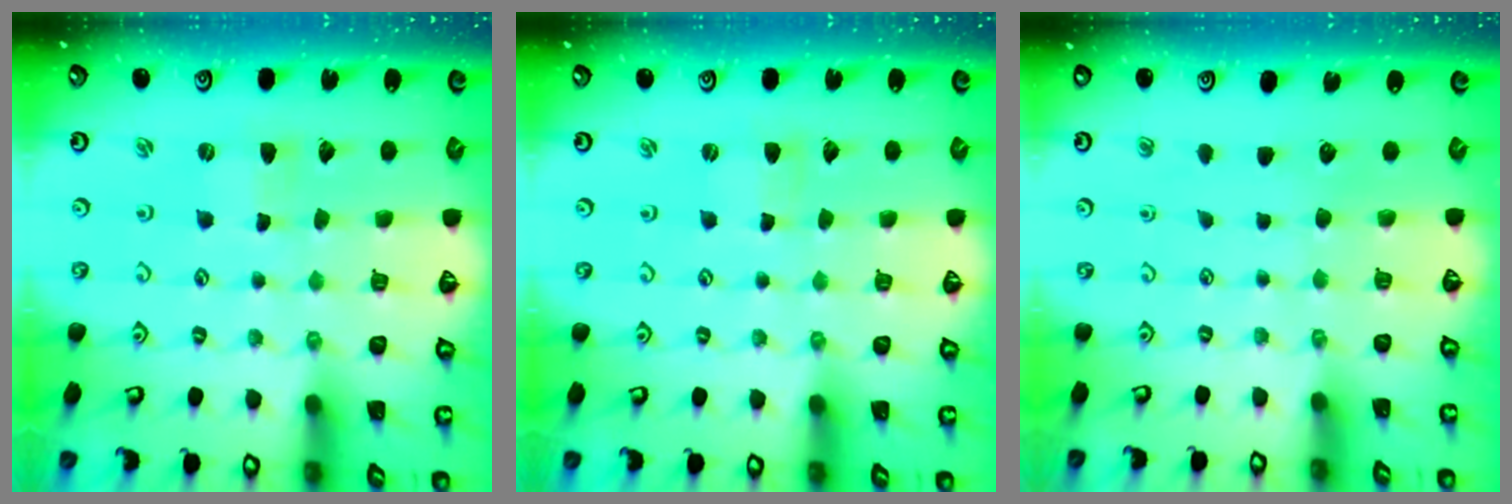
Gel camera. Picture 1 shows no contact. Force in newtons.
{"total": 0.6, "press": 0.6, "slide": 0.0}
{"total": 0.0}